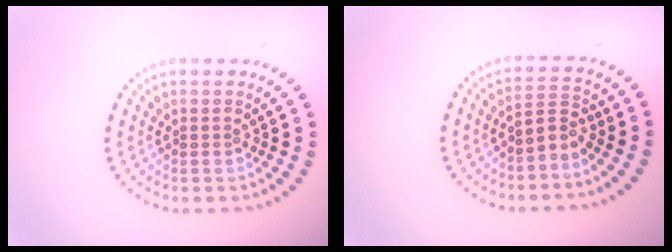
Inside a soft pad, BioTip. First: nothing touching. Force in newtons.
{"total": 2.1, "press": 1.4, "slide": 1.6}